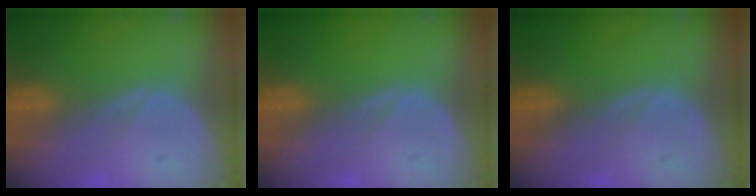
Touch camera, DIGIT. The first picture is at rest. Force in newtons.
{"total": 0.0}
{"total": 0.0}